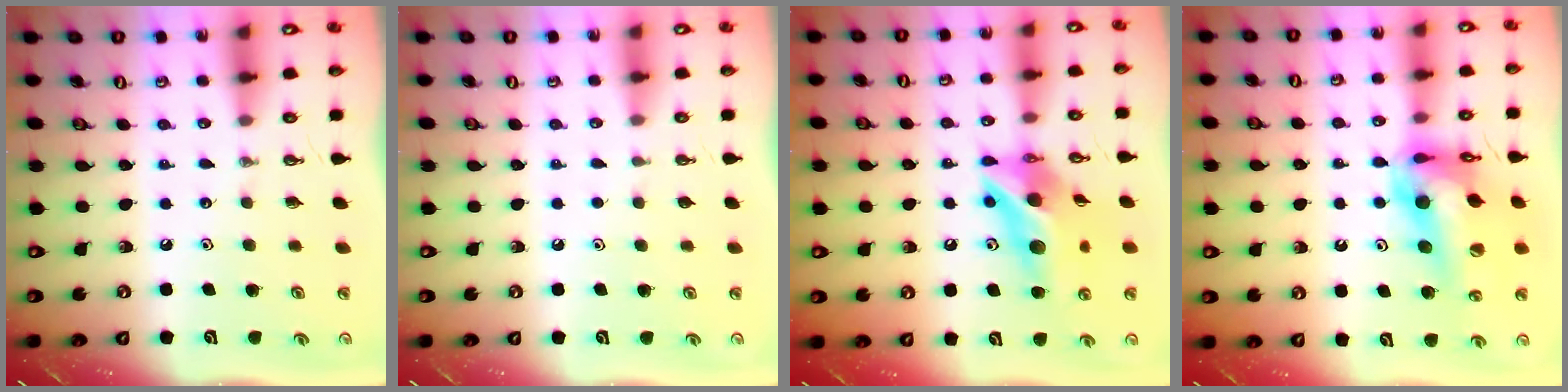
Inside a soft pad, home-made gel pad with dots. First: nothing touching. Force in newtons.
{"total": 0.0}
{"total": 14.8, "press": 14.7, "slide": 1.3}
{"total": 19.1, "press": 19.0, "slide": 2.0}